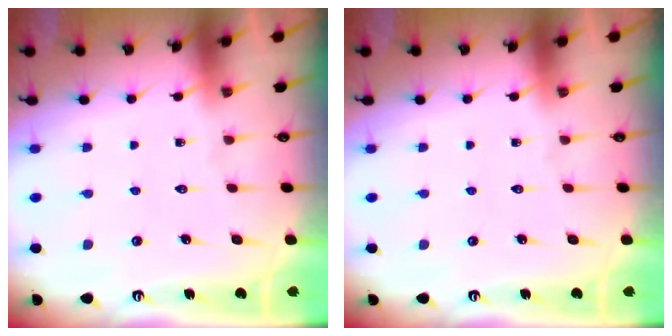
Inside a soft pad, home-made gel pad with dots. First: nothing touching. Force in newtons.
{"total": 0.0}